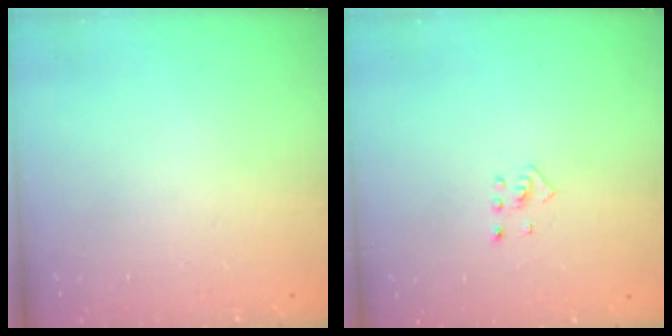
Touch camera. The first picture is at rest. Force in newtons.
{"total": 2.0, "press": 1.9, "slide": 0.8}